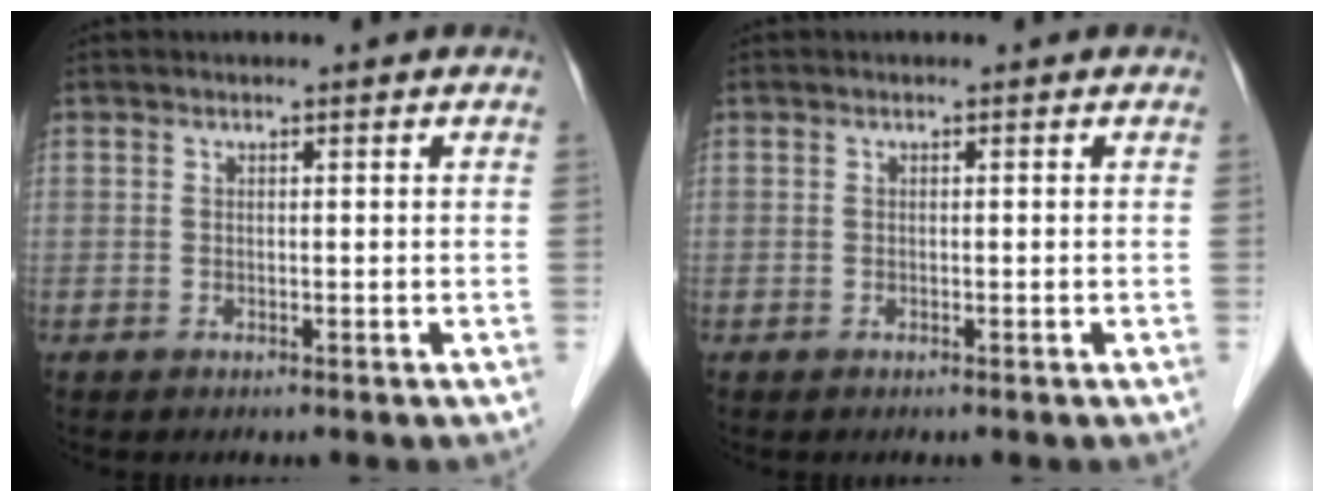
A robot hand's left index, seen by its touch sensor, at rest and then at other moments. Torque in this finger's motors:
{"motor_torque": [0.00, 0.00, 0.00, 0.00]}